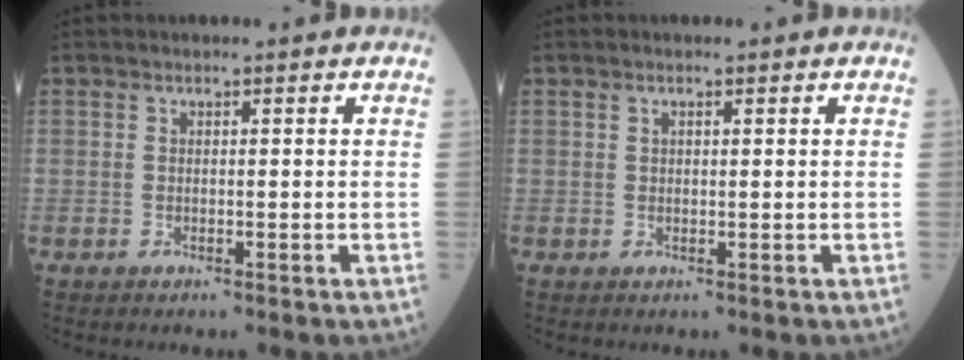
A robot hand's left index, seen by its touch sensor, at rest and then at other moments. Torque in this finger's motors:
{"motor_torque": [-0.09, 0.02, -0.06, -0.01]}